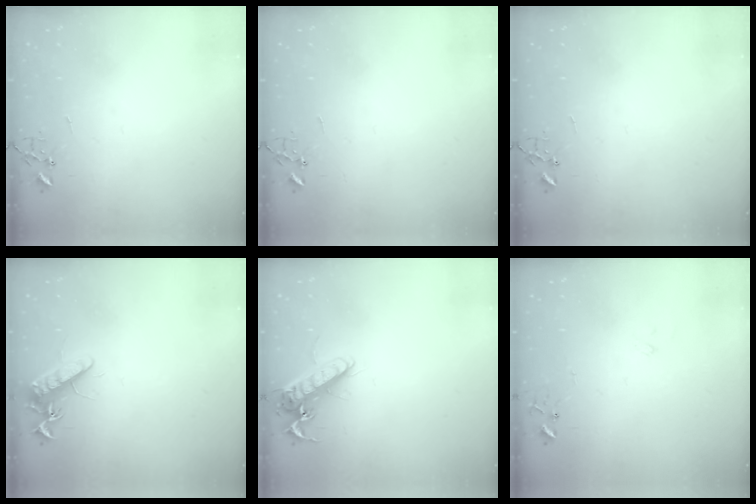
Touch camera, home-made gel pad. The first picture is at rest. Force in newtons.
{"total": 0.0}
{"total": 0.0}
{"total": 11.9, "press": 11.8, "slide": 1.3}
{"total": 12.8, "press": 12.6, "slide": 2.4}
{"total": 7.6, "press": 7.6, "slide": 0.5}